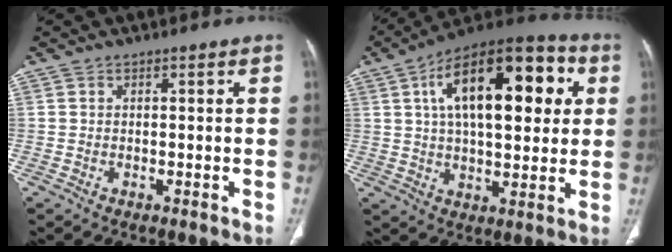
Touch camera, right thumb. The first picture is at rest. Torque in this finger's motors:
{"motor_torque": [0.24, 4.76, 2.03, 0.74, 0.23]}